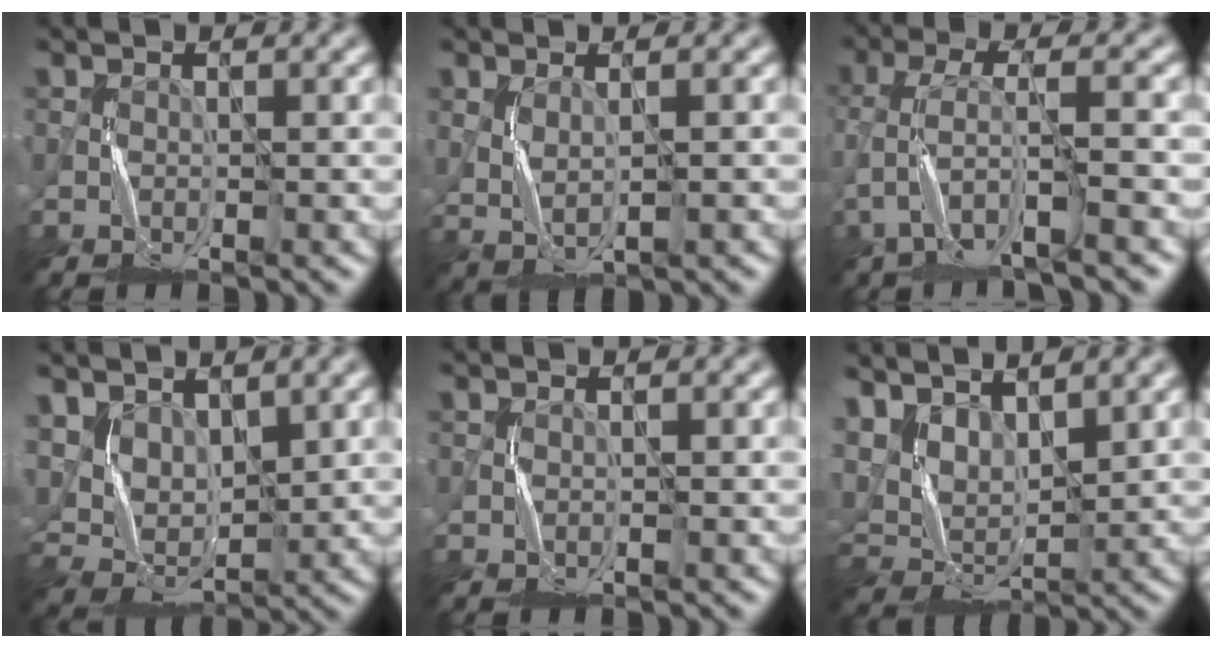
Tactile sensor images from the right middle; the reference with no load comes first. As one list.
[{"total": 1.8, "force": [0.5, 0.8, 1.5], "torque": [-0.043, -0.006, 0.018]}, {"total": 4.7, "force": [-2.6, 0.9, 3.9], "torque": [-0.090, 0.003, -0.053]}, {"total": 4.7, "force": [2.7, 2.9, 2.5], "torque": [-0.056, -0.004, 0.054]}, {"total": 0.0}, {"total": 5.4, "force": [4.3, 2.1, 2.5], "torque": [-0.070, 0.004, 0.076]}]